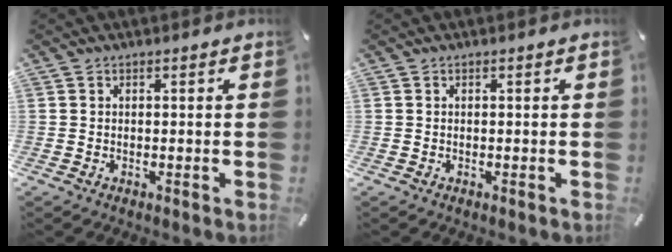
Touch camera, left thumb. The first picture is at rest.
{"total": 0.0}